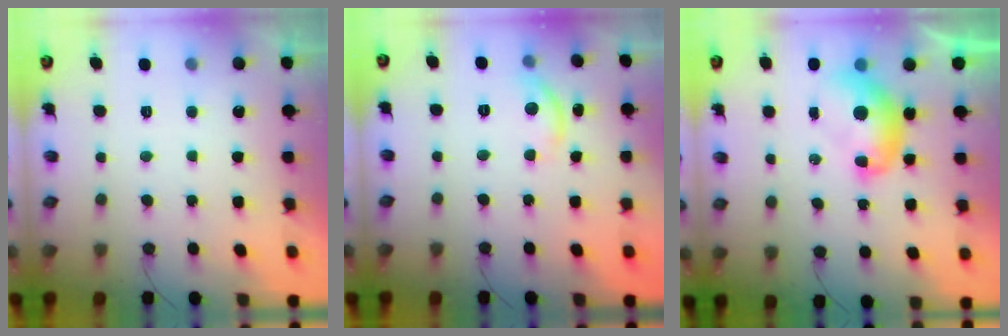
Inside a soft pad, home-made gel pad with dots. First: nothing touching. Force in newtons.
{"total": 7.7, "press": 7.7, "slide": 0.5}
{"total": 8.1, "press": 8.0, "slide": 1.4}